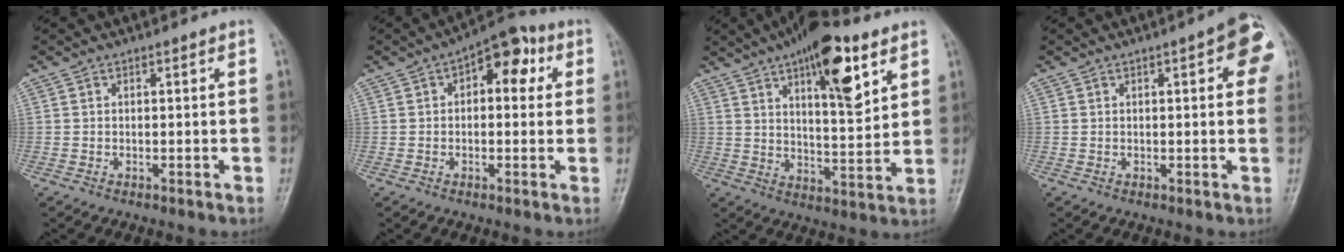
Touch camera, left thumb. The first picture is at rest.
{"total": 9.3, "force": [2.7, 5.1, 7.4], "torque": [-0.061, 0.020, 0.025]}
{"total": 16.3, "force": [8.3, 5.7, 12.8], "torque": [-0.167, -0.034, 0.128]}
{"total": 7.4, "force": [2.0, 2.1, 6.8], "torque": [-0.065, 0.006, 0.013]}